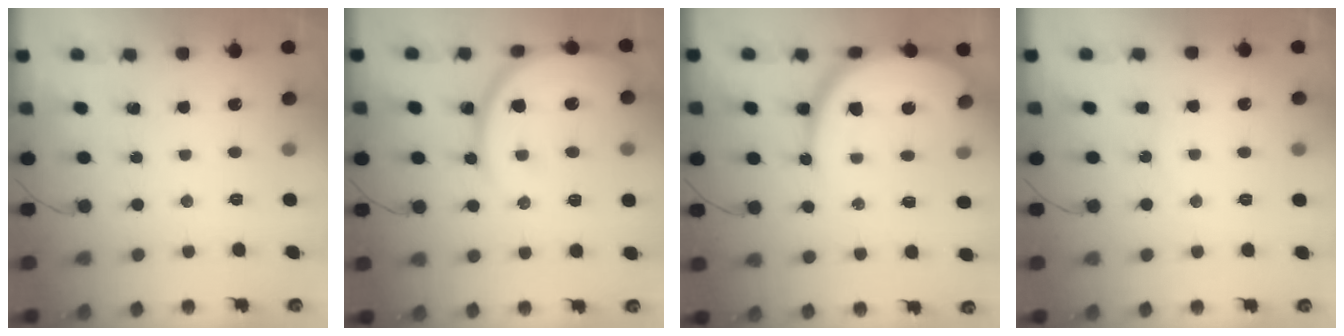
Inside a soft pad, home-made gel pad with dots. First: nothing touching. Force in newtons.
{"total": 16.7, "press": 16.7, "slide": 1.3}
{"total": 15.3, "press": 15.2, "slide": 1.2}
{"total": 5.3, "press": 5.3, "slide": 0.5}